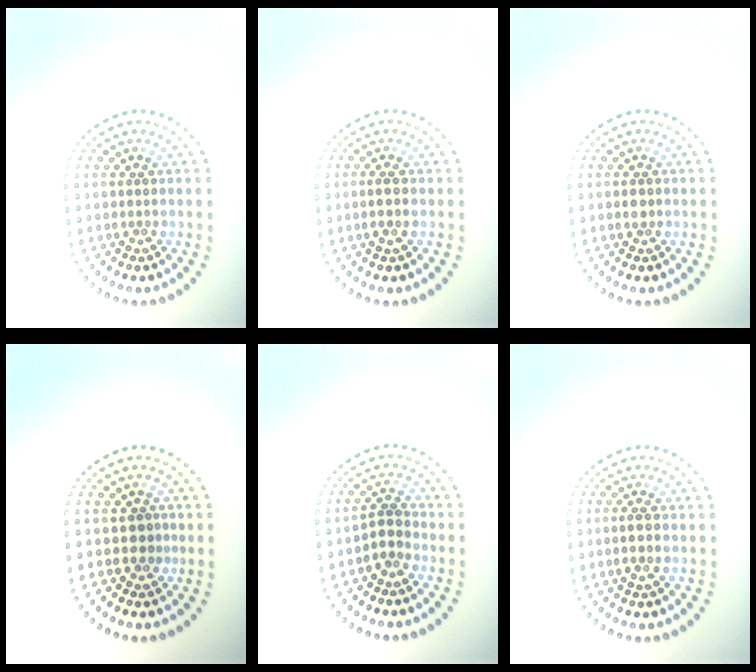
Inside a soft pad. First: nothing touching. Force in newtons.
{"total": 1.5, "press": 1.2, "slide": 0.9}
{"total": 1.0, "press": 1.0, "slide": 0.3}
{"total": 1.1, "press": 0.9, "slide": 0.6}
{"total": 1.7, "press": 1.4, "slide": 1.0}
{"total": 1.5, "press": 1.2, "slide": 0.9}